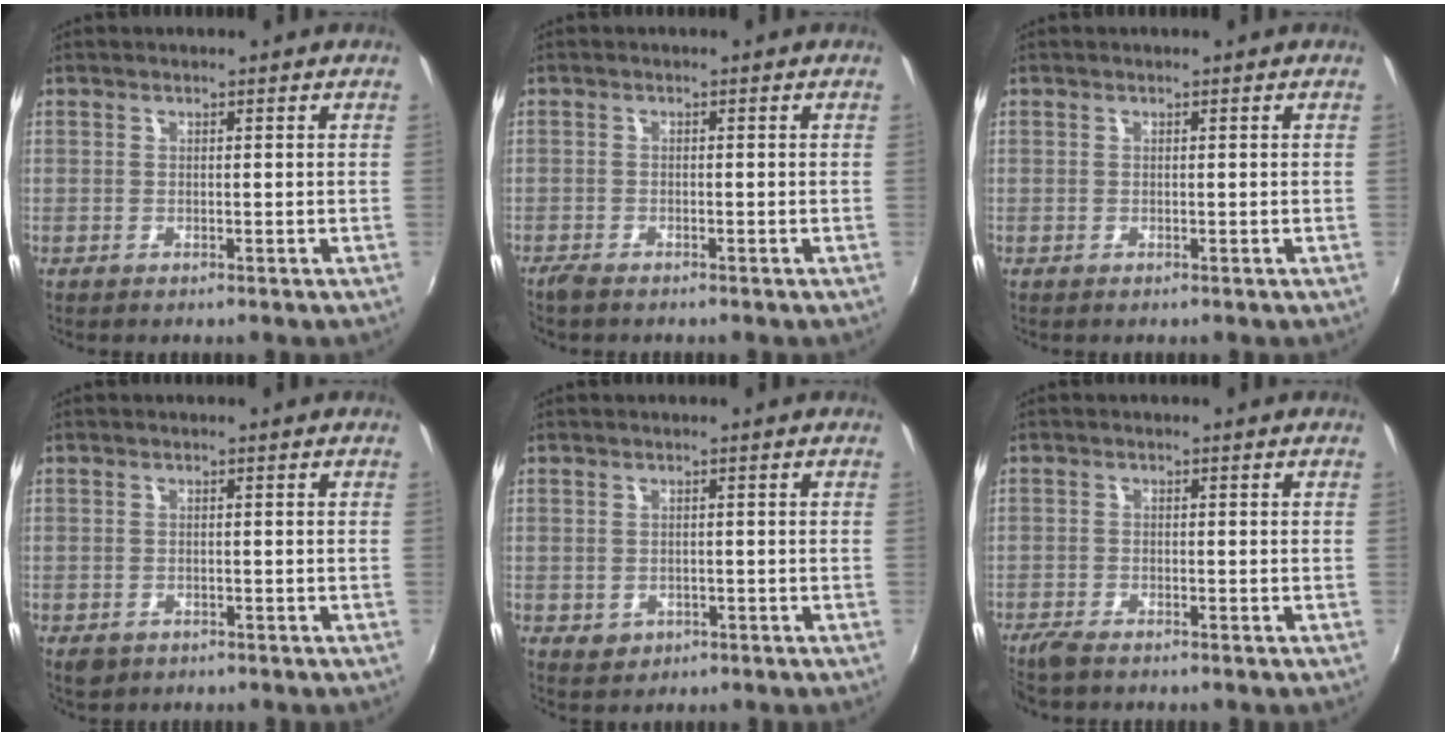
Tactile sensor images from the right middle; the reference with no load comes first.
{"total": 2.3, "force": [-2.0, 0.5, 1.0], "torque": [-0.028, -0.007, -0.041]}
{"total": 0.0}
{"total": 2.7, "force": [-1.6, 1.9, 1.2], "torque": [-0.026, -0.007, -0.022]}
{"total": 2.6, "force": [-0.7, 2.3, 1.1], "torque": [-0.021, -0.003, -0.005]}
{"total": 3.5, "force": [-3.0, 0.7, 1.7], "torque": [-0.046, -0.012, -0.060]}